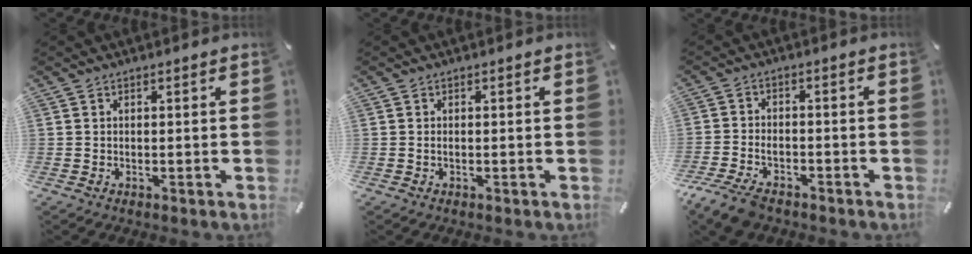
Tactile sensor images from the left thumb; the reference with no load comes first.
{"total": 0.8, "force": [-0.2, 0.3, 0.7], "torque": [-0.015, -0.001, -0.003]}
{"total": 5.9, "force": [-4.0, 3.1, 3.1], "torque": [-0.072, 0.014, -0.077]}